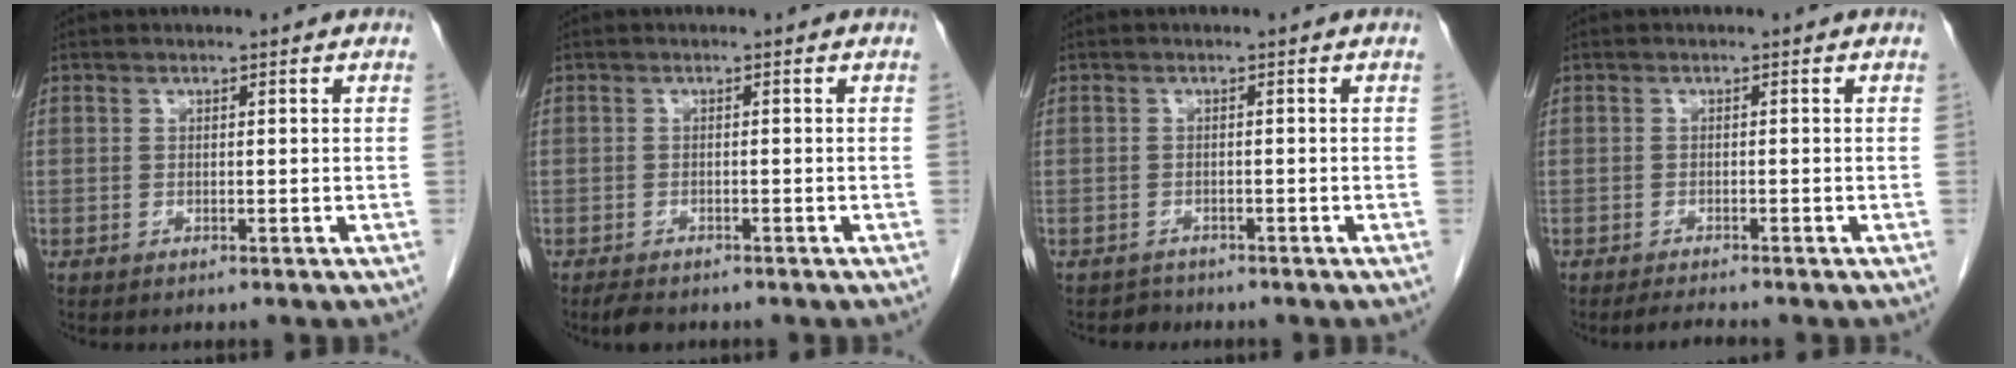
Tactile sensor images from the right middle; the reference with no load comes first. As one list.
[{"total": 2.3, "force": [-1.9, 0.8, 1.0], "torque": [-0.024, -0.005, -0.028]}, {"total": 1.4, "force": [-1.2, 0.5, -0.6], "torque": [0.009, -0.001, -0.021]}, {"total": 1.7, "force": [-1.6, -0.2, 0.5], "torque": [-0.017, -0.009, -0.026]}]